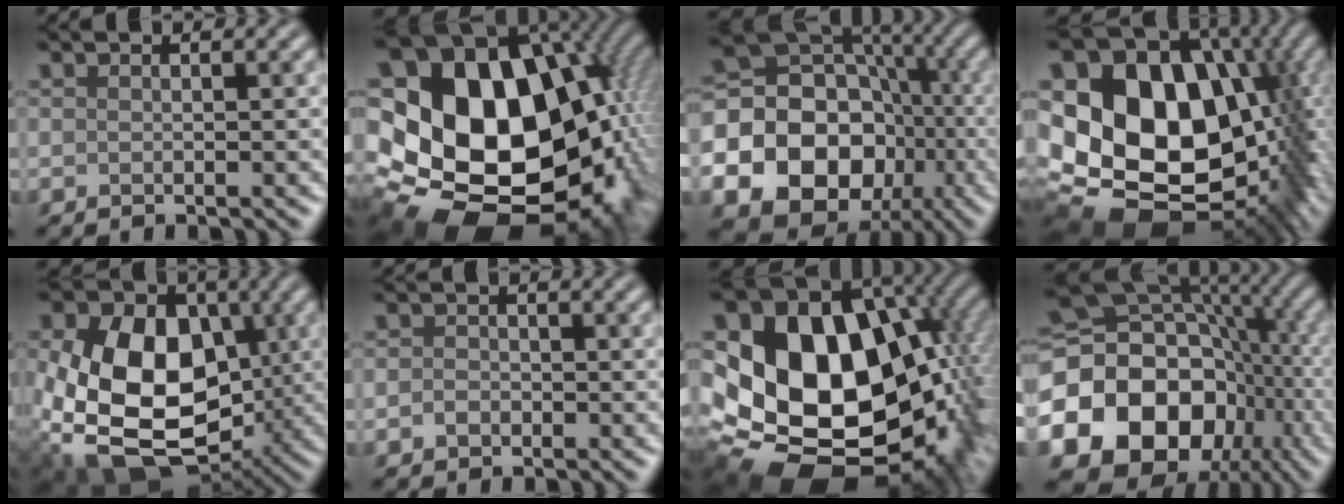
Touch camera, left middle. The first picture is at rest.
{"total": 20.5, "force": [-0.5, 15.8, 13.0], "torque": [-0.227, -0.020, 0.014]}
{"total": 24.6, "force": [-7.1, 21.8, 8.9], "torque": [-0.184, -0.031, -0.136]}
{"total": 20.1, "force": [0.5, 16.0, 12.1], "torque": [-0.190, -0.032, 0.060]}
{"total": 16.3, "force": [-1.0, 11.9, 11.2], "torque": [-0.184, -0.027, -0.028]}
{"total": 1.3, "force": [-0.5, 1.1, 0.5], "torque": [-0.006, 0.000, -0.014]}
{"total": 18.5, "force": [0.4, 14.4, 11.7], "torque": [-0.187, -0.007, 0.030]}
{"total": 20.1, "force": [-5.5, 16.1, 10.7], "torque": [-0.197, -0.015, -0.096]}